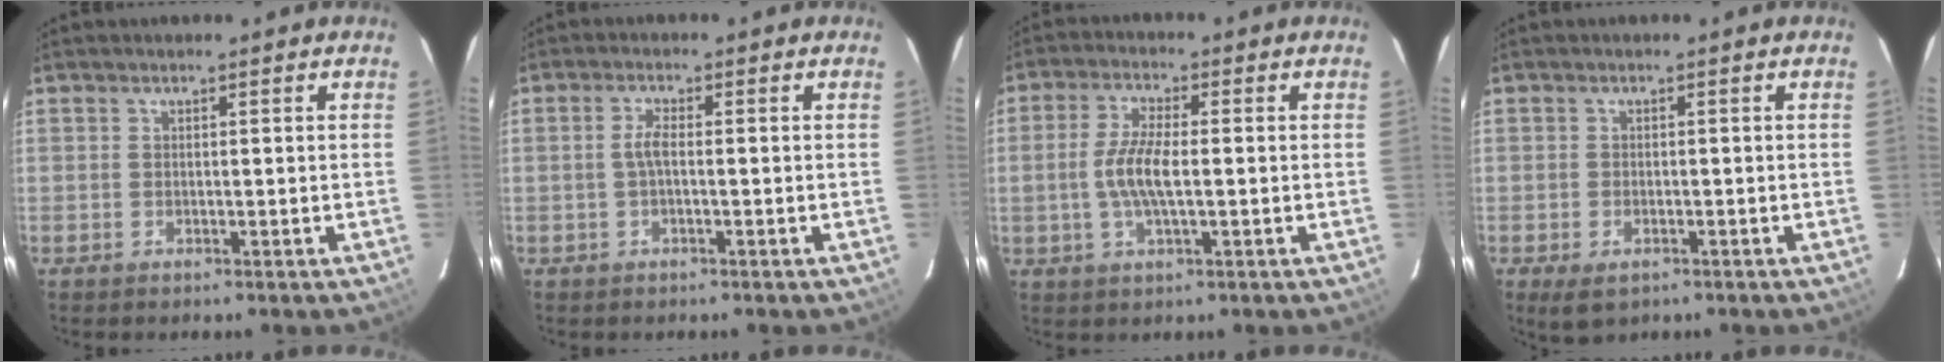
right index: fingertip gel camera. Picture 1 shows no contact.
{"total": 2.3, "force": [-0.3, 0.5, 2.2], "torque": [-0.047, 0.005, -0.006]}
{"total": 7.3, "force": [-0.6, 2.3, 6.9], "torque": [-0.141, 0.002, -0.012]}
{"total": 3.8, "force": [-2.0, 2.3, 2.2], "torque": [-0.043, -0.015, -0.030]}